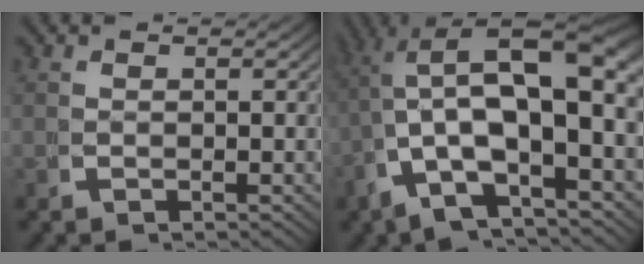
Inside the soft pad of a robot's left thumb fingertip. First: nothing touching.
{"total": 12.9, "force": [1.1, 7.3, 10.5], "torque": [-0.178, -0.015, 0.020]}